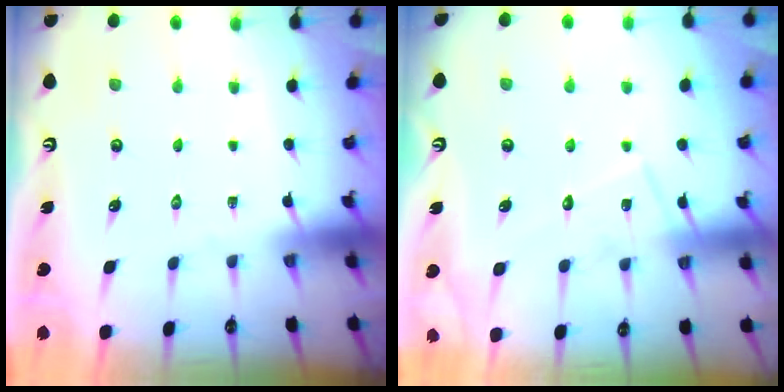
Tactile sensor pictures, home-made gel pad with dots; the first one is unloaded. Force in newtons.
{"total": 9.8, "press": 9.8, "slide": 0.9}